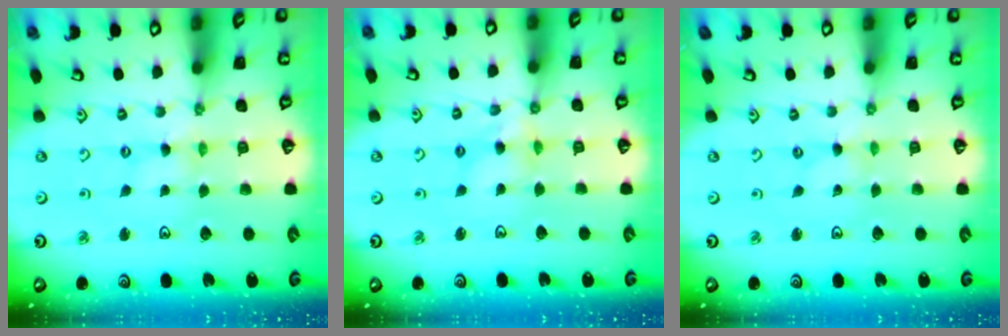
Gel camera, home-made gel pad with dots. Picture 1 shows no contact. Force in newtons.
{"total": 5.7, "press": 5.7, "slide": 0.5}
{"total": 0.0}